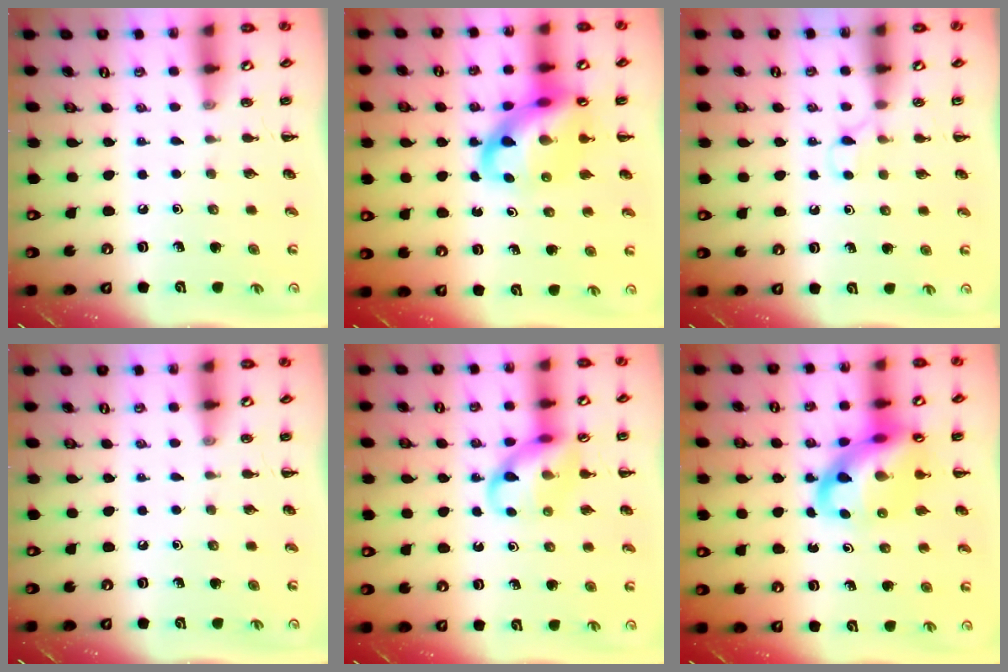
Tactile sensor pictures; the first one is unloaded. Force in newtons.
{"total": 15.2, "press": 14.7, "slide": 3.9}
{"total": 2.6, "press": 2.4, "slide": 0.9}
{"total": 0.0}
{"total": 11.6, "press": 11.5, "slide": 1.6}
{"total": 15.2, "press": 14.7, "slide": 3.9}